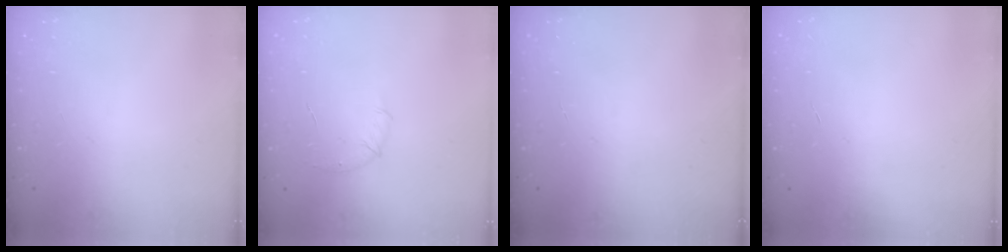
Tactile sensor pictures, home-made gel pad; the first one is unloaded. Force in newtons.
{"total": 6.2, "press": 6.0, "slide": 1.6}
{"total": 0.0}
{"total": 0.0}